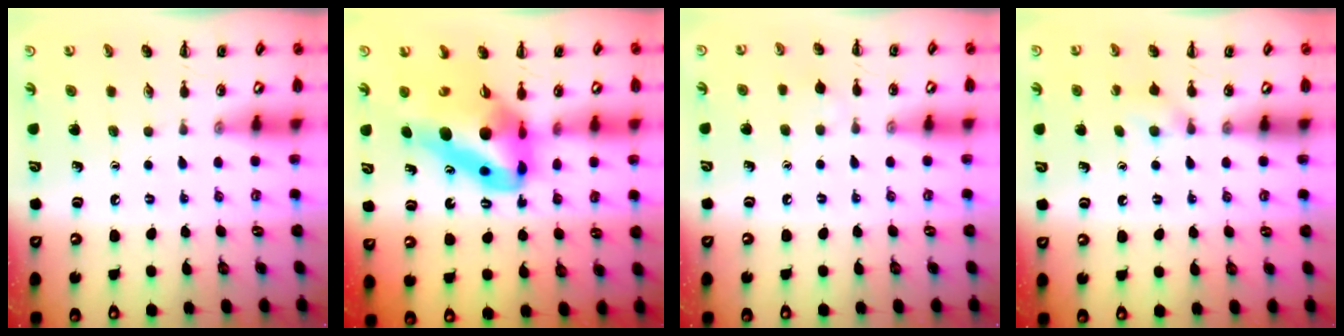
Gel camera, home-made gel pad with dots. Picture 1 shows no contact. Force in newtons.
{"total": 14.7, "press": 14.0, "slide": 4.4}
{"total": 4.2, "press": 3.9, "slide": 1.6}
{"total": 5.9, "press": 5.7, "slide": 1.6}